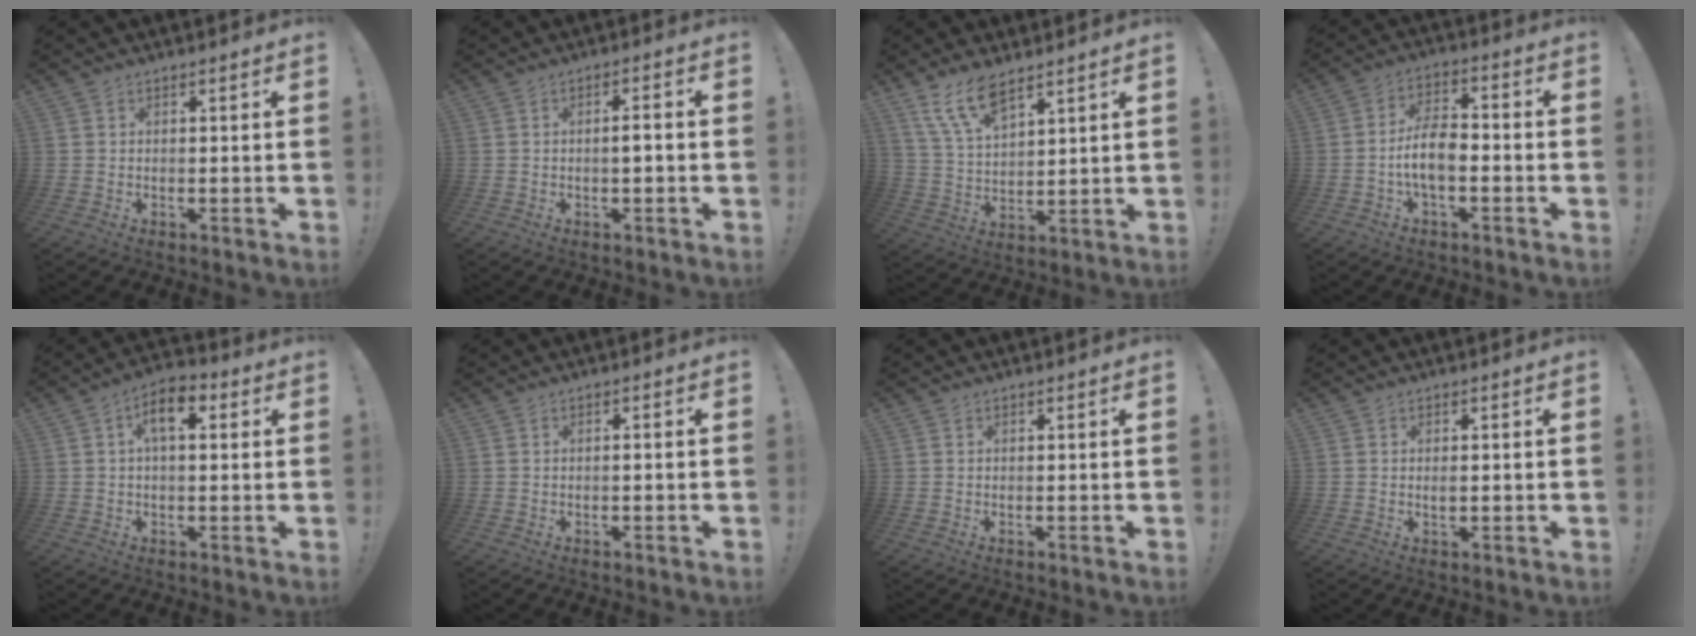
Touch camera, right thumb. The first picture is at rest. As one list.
[{"total": 2.7, "force": [-0.7, 0.4, 2.6], "torque": [-0.040, 0.002, -0.017]}, {"total": 10.6, "force": [7.8, 3.9, 6.1], "torque": [-0.122, -0.035, 0.147]}, {"total": 9.4, "force": [-2.9, 4.5, 7.7], "torque": [-0.150, 0.010, -0.050]}, {"total": 8.2, "force": [2.2, 3.8, 6.9], "torque": [-0.102, 0.002, 0.034]}, {"total": 0.7, "force": [-0.4, -0.2, 0.6], "torque": [-0.013, 0.000, -0.007]}, {"total": 0.0}, {"total": 1.0, "force": [0.1, 0.6, 0.8], "torque": [-0.007, 0.000, 0.000]}]